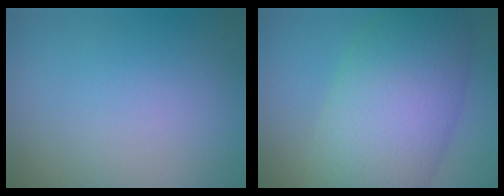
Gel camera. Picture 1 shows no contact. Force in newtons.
{"total": 10.5, "press": 10.5, "slide": 0.5}